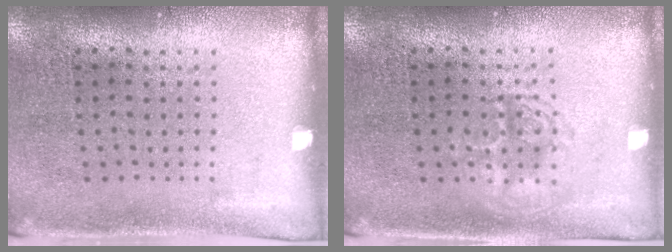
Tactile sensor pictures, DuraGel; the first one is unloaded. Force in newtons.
{"total": 1.9, "press": 1.9, "slide": 0.3}